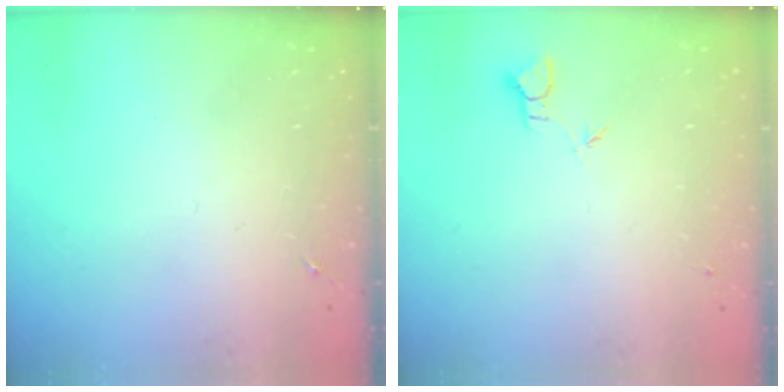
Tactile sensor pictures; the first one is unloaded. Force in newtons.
{"total": 2.0, "press": 2.0, "slide": 0.1}